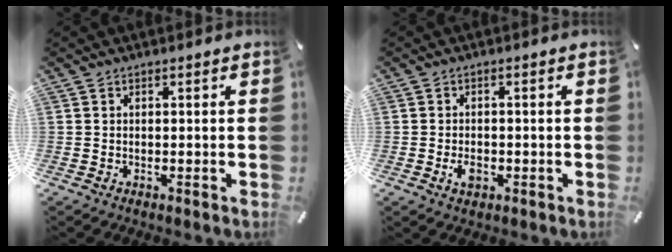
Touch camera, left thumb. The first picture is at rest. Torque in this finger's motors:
{"motor_torque": [0.32, 1.30, 0.26, 0.07, 0.00]}